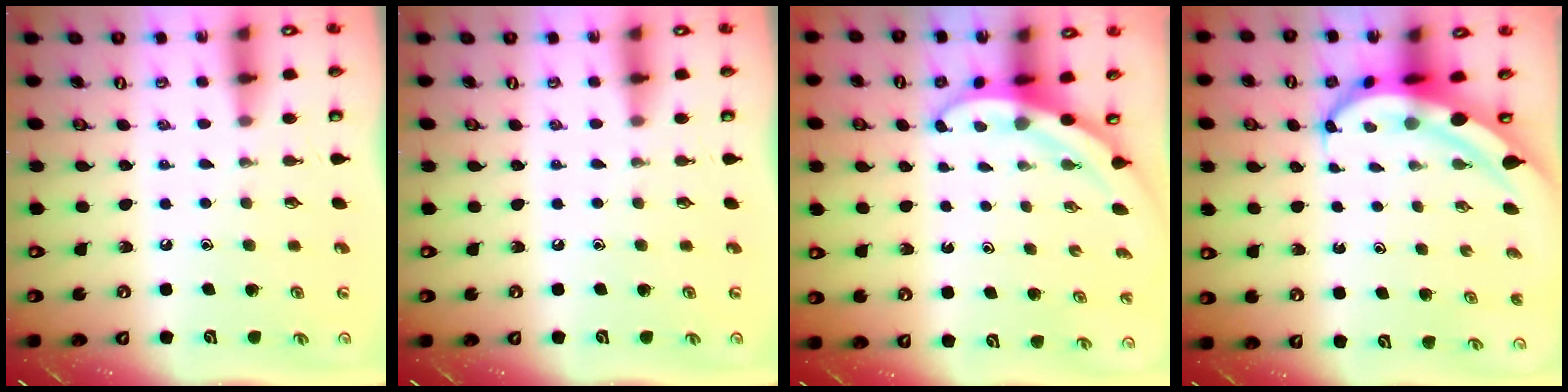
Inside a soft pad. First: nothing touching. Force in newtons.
{"total": 0.0}
{"total": 3.3, "press": 3.3, "slide": 0.1}
{"total": 6.4, "press": 6.2, "slide": 1.5}